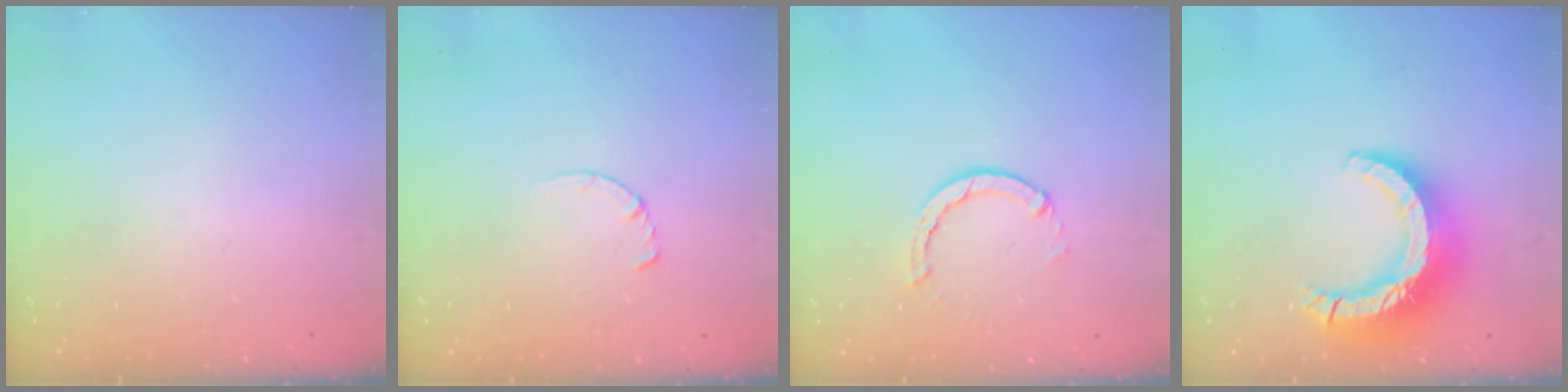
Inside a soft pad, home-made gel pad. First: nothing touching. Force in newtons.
{"total": 2.8, "press": 2.8, "slide": 0.4}
{"total": 3.2, "press": 3.1, "slide": 0.4}
{"total": 14.0, "press": 13.9, "slide": 1.3}